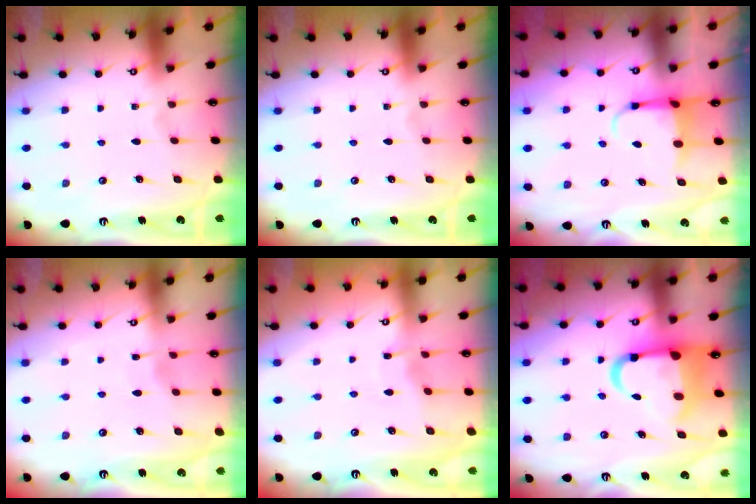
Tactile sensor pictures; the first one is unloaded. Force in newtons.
{"total": 0.0}
{"total": 4.5, "press": 4.4, "slide": 1.2}
{"total": 2.0, "press": 2.0, "slide": 0.3}
{"total": 3.0, "press": 3.0, "slide": 0.3}
{"total": 11.8, "press": 11.4, "slide": 3.0}